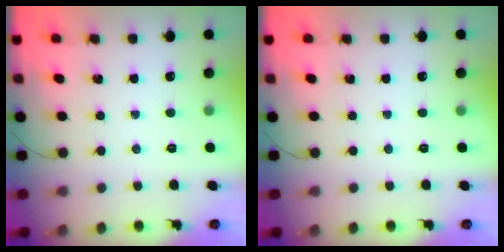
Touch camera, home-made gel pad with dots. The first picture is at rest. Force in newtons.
{"total": 0.0}